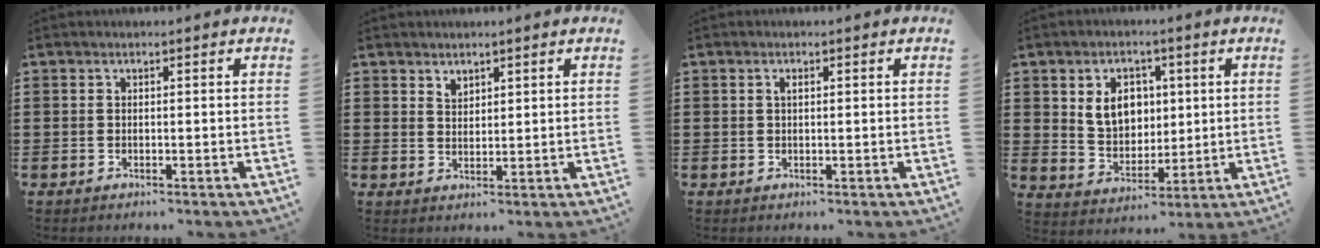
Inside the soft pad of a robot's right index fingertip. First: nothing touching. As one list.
[{"total": 1.9, "force": [1.6, 0.9, 0.2], "torque": [-0.007, 0.002, 0.032]}, {"total": 0.8, "force": [0.3, 0.3, 0.7], "torque": [-0.016, 0.002, 0.004]}, {"total": 7.1, "force": [1.9, 5.5, 4.0], "torque": [-0.084, 0.011, 0.031]}]